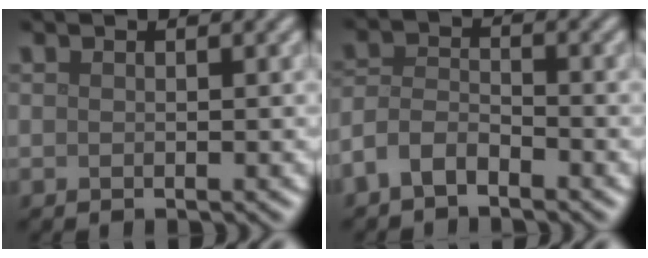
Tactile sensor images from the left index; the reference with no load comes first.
{"total": 3.0, "force": [-2.2, 1.3, 1.5], "torque": [-0.033, 0.007, -0.054]}